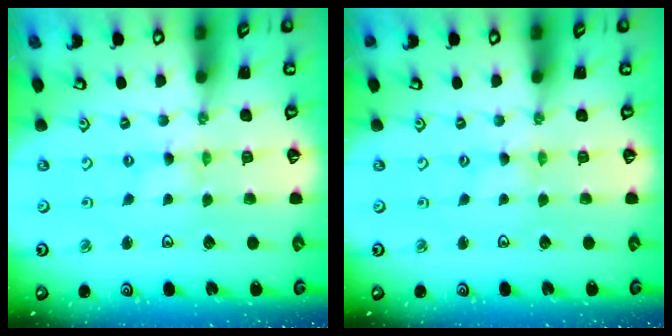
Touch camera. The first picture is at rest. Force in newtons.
{"total": 0.7, "press": 0.7, "slide": 0.1}